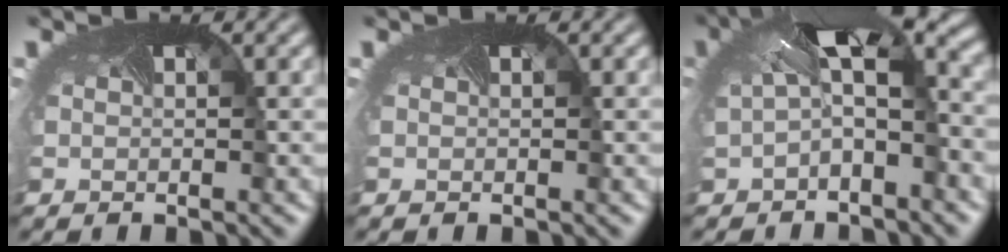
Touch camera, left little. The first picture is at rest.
{"total": 0.0}
{"total": 8.1, "force": [1.5, 3.7, 7.1], "torque": [-0.132, 0.009, 0.021]}